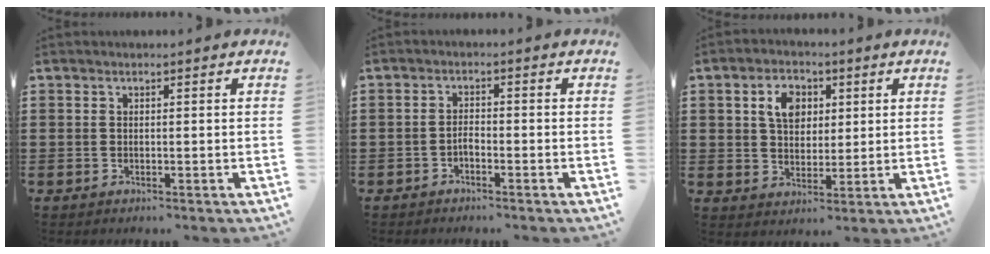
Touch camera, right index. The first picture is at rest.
{"total": 1.4, "force": [-1.1, 0.4, 0.8], "torque": [-0.018, 0.002, -0.021]}
{"total": 5.6, "force": [1.8, 4.1, 3.5], "torque": [-0.067, 0.009, 0.026]}